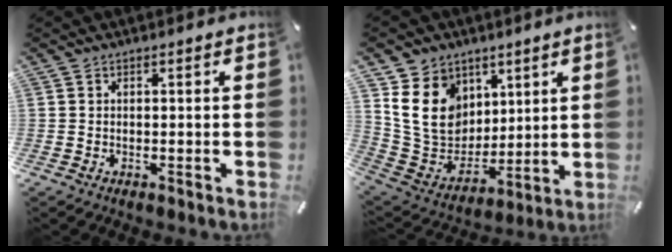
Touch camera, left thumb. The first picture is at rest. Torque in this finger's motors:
{"motor_torque": [1.53, 1.45, 1.45, -1.32, 0.12]}